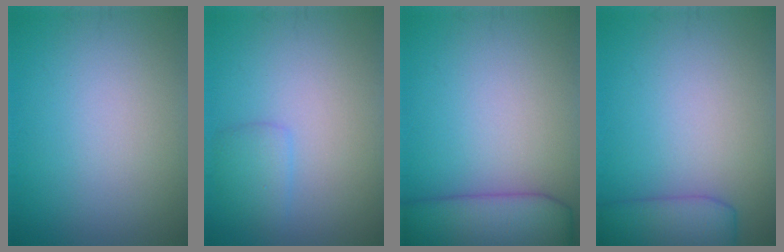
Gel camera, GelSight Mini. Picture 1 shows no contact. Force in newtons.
{"total": 1.6, "press": 1.6, "slide": 0.1}
{"total": 7.7, "press": 7.7, "slide": 0.7}
{"total": 4.6, "press": 4.6, "slide": 0.4}